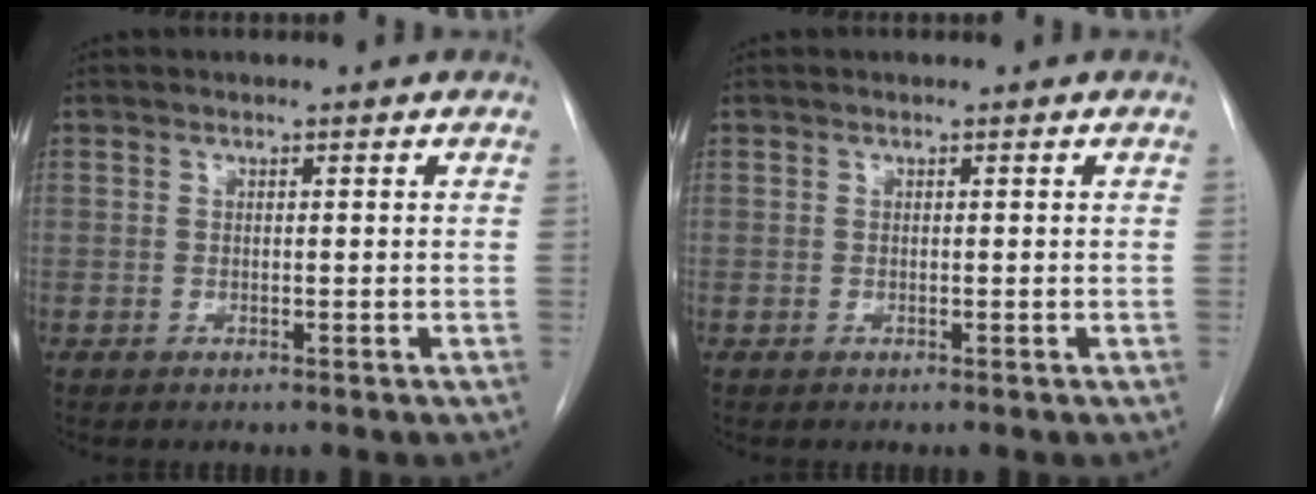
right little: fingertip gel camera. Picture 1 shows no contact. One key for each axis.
{"total": 0.0}